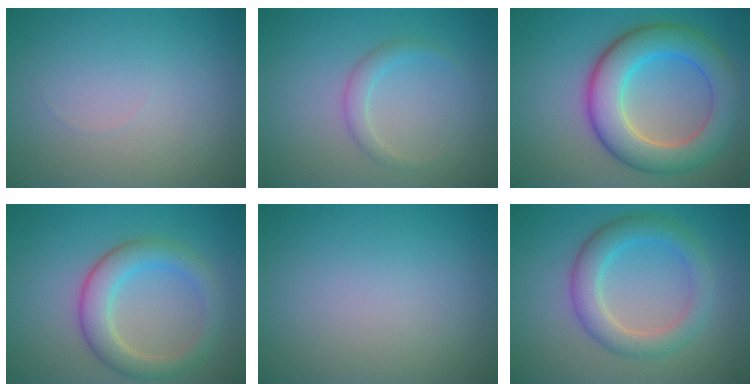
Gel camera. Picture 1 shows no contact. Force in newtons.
{"total": 1.6, "press": 1.6, "slide": 0.1}
{"total": 8.0, "press": 8.0, "slide": 0.3}
{"total": 4.5, "press": 4.5, "slide": 0.3}
{"total": 0.0}
{"total": 4.2, "press": 4.2, "slide": 0.3}